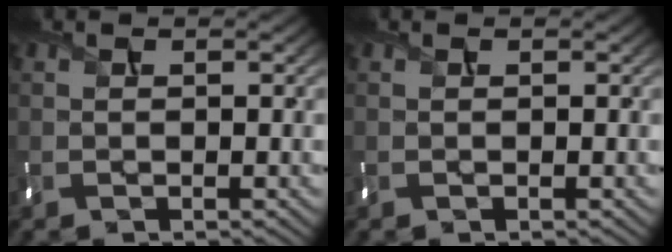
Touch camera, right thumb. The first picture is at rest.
{"total": 0.0}